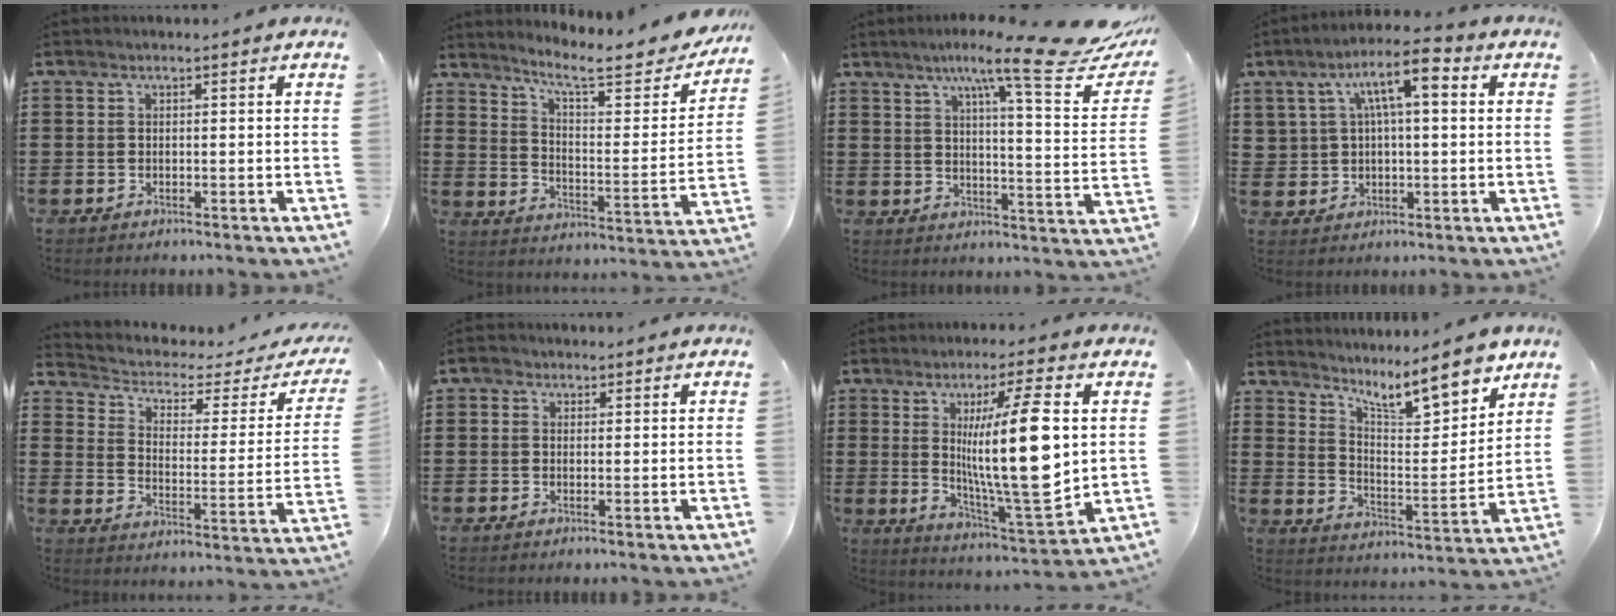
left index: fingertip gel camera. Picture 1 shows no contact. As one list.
[{"total": 8.3, "force": [6.7, 1.0, 4.8], "torque": [-0.100, -0.050, 0.102]}, {"total": 12.8, "force": [9.6, 0.8, 8.4], "torque": [-0.141, -0.062, 0.144]}, {"total": 8.3, "force": [3.4, 3.4, 6.7], "torque": [-0.129, 0.004, 0.054]}, {"total": 2.8, "force": [1.7, 1.5, 1.7], "torque": [-0.048, -0.018, 0.019]}, {"total": 1.5, "force": [0.7, 1.3, 0.3], "torque": [-0.010, 0.008, 0.012]}, {"total": 16.1, "force": [3.0, 3.0, 15.5], "torque": [-0.277, -0.017, 0.042]}, {"total": 9.8, "force": [8.5, 1.8, 4.5], "torque": [-0.074, -0.056, 0.146]}]